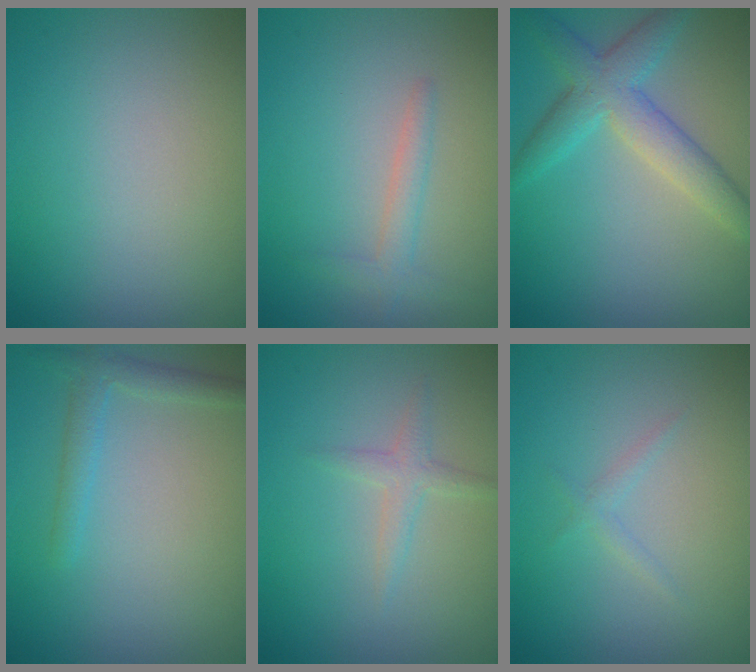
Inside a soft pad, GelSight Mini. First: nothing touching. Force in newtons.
{"total": 1.6, "press": 1.6, "slide": 0.1}
{"total": 4.4, "press": 4.4, "slide": 0.0}
{"total": 1.9, "press": 1.9, "slide": 0.1}
{"total": 1.5, "press": 1.5, "slide": 0.1}
{"total": 0.9, "press": 0.9, "slide": 0.1}